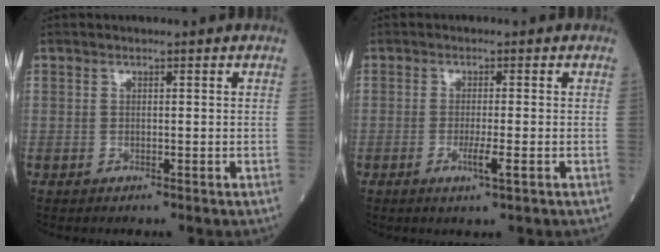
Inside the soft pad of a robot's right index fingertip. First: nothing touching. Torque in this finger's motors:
{"motor_torque": [0.48, -0.31, 0.24, 0.07]}